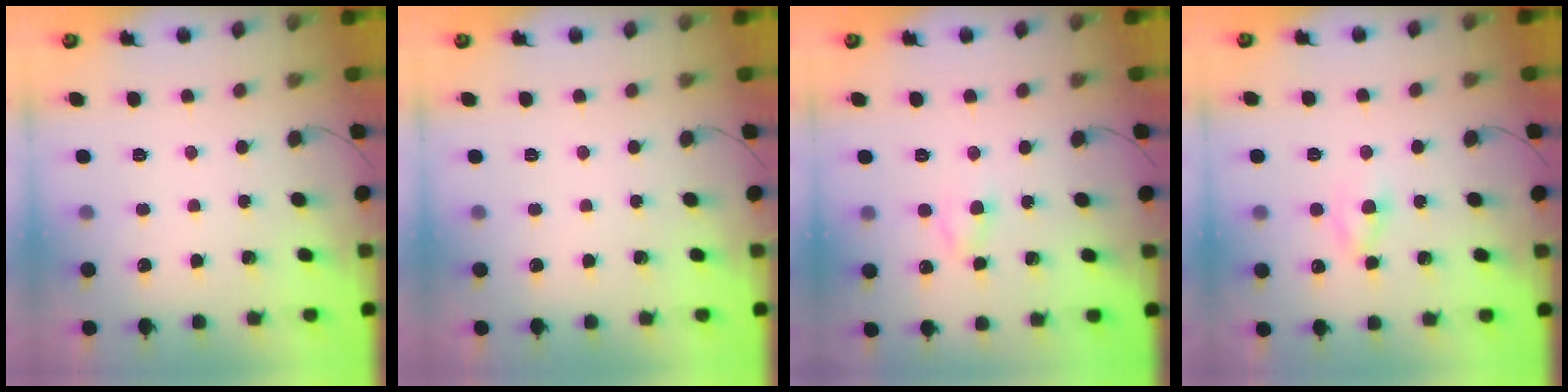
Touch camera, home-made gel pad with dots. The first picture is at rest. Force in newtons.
{"total": 0.0}
{"total": 3.3, "press": 3.1, "slide": 1.0}
{"total": 3.2, "press": 3.0, "slide": 1.3}